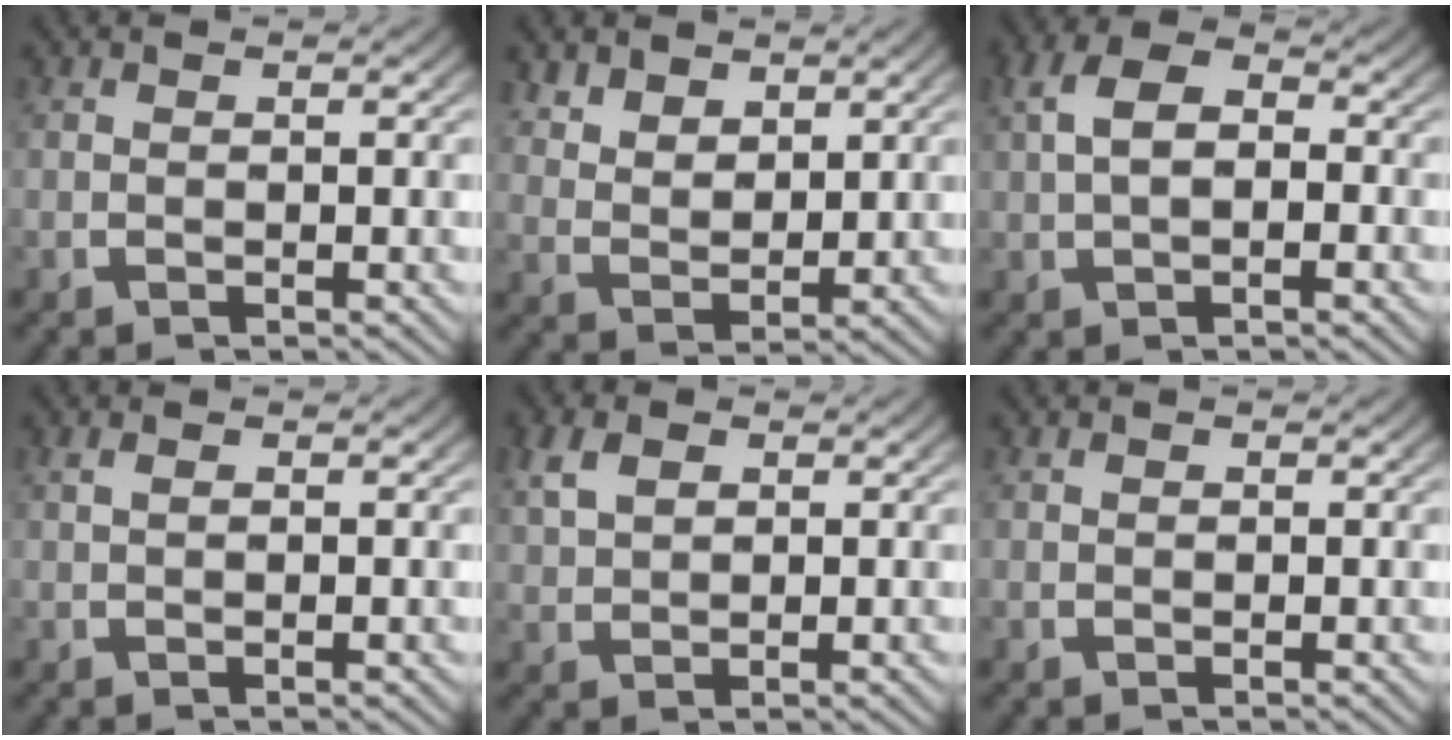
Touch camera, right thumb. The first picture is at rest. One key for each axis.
{"total": 3.6, "fx": 2.1, "fy": 2.2, "fz": 2.0, "tx": -0.039, "ty": -0.016, "tz": 0.051}
{"total": 5.3, "fx": 0.9, "fy": 3.5, "fz": 3.9, "tx": -0.064, "ty": 0.008, "tz": 0.010}
{"total": 1.0, "fx": 0.5, "fy": 0.5, "fz": 0.7, "tx": -0.011, "ty": 0.003, "tz": 0.011}
{"total": 3.3, "fx": 1.7, "fy": 2.1, "fz": 1.9, "tx": -0.040, "ty": -0.001, "tz": 0.039}
{"total": 0.6, "fx": 0.3, "fy": 0.5, "fz": 0.3, "tx": -0.005, "ty": -0.002, "tz": 0.008}